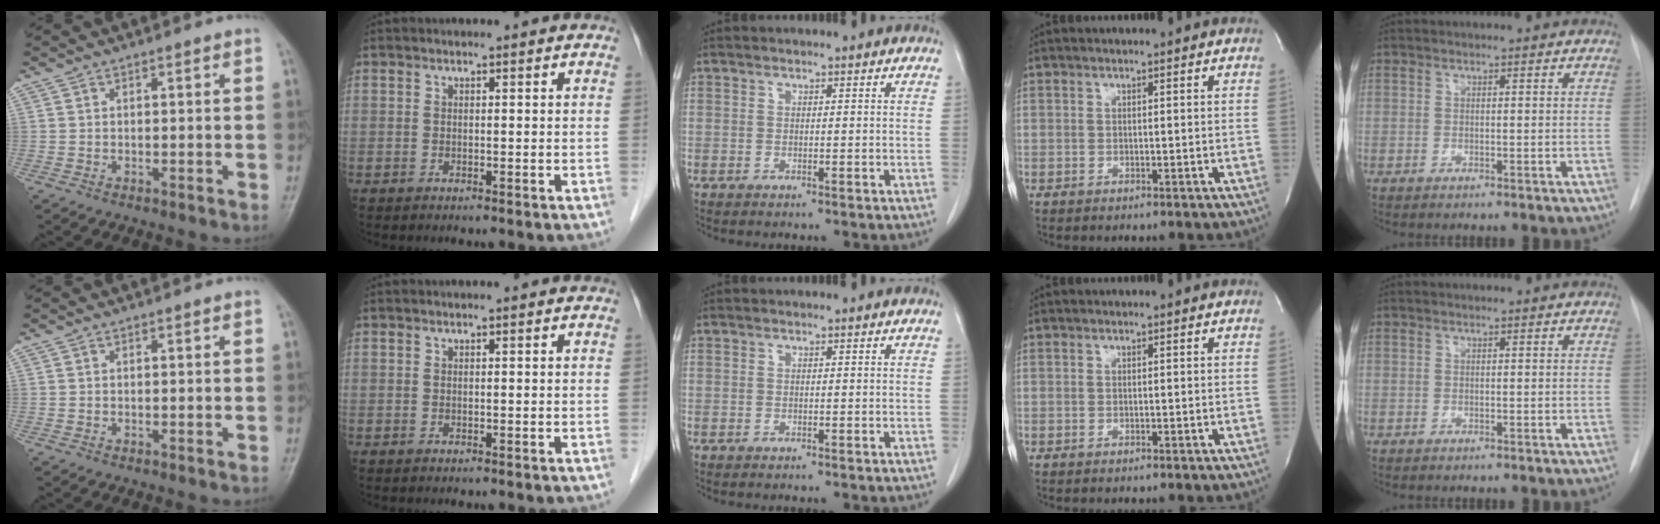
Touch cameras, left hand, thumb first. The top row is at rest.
{}